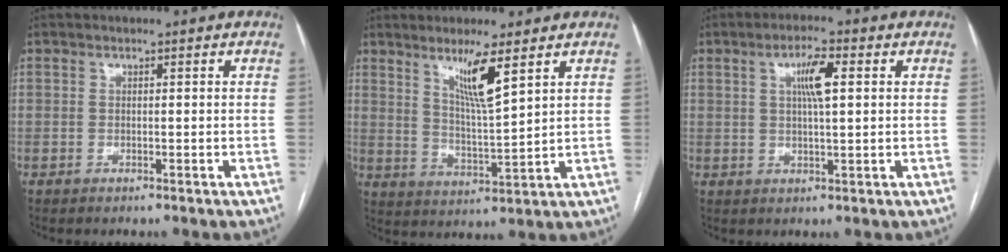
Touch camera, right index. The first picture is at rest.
{"total": 7.3, "force": [4.3, -0.3, 5.9], "torque": [-0.108, -0.017, 0.082]}
{"total": 5.3, "force": [1.6, 0.8, 5.0], "torque": [-0.093, 0.006, 0.028]}